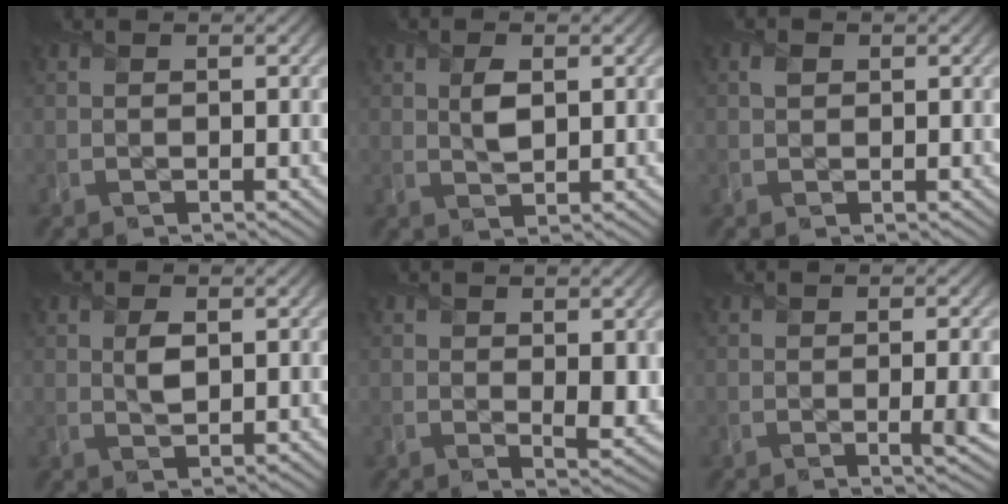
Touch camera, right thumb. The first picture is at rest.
{"total": 2.8, "force": [0.8, 1.5, 2.3], "torque": [-0.047, -0.003, 0.018]}
{"total": 1.0, "force": [0.4, 0.9, 0.4], "torque": [-0.010, 0.000, 0.006]}
{"total": 2.4, "force": [0.7, 1.3, 1.9], "torque": [-0.040, -0.004, 0.016]}
{"total": 4.2, "force": [0.8, 2.1, 3.6], "torque": [-0.058, -0.013, 0.022]}
{"total": 3.4, "force": [-0.2, 0.8, 3.3], "torque": [-0.048, -0.002, -0.001]}